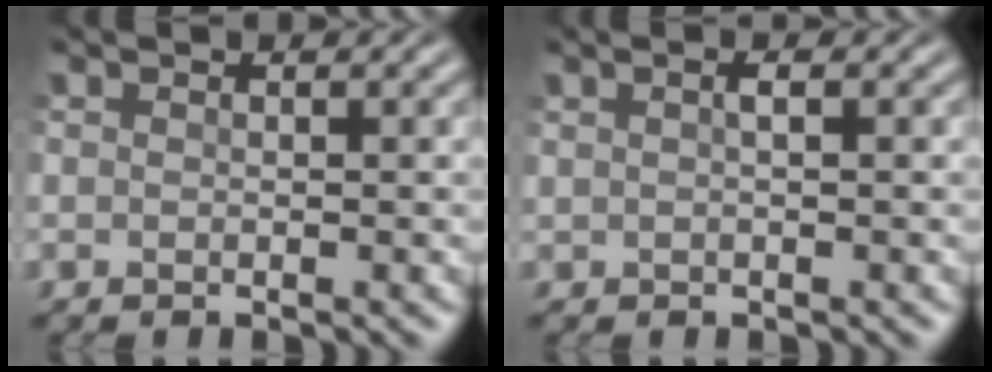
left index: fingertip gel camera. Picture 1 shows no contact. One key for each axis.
{"total": 0.8, "fx": 0.2, "fy": 0.2, "fz": 0.7, "tx": -0.018, "ty": 0.001, "tz": 0.002}